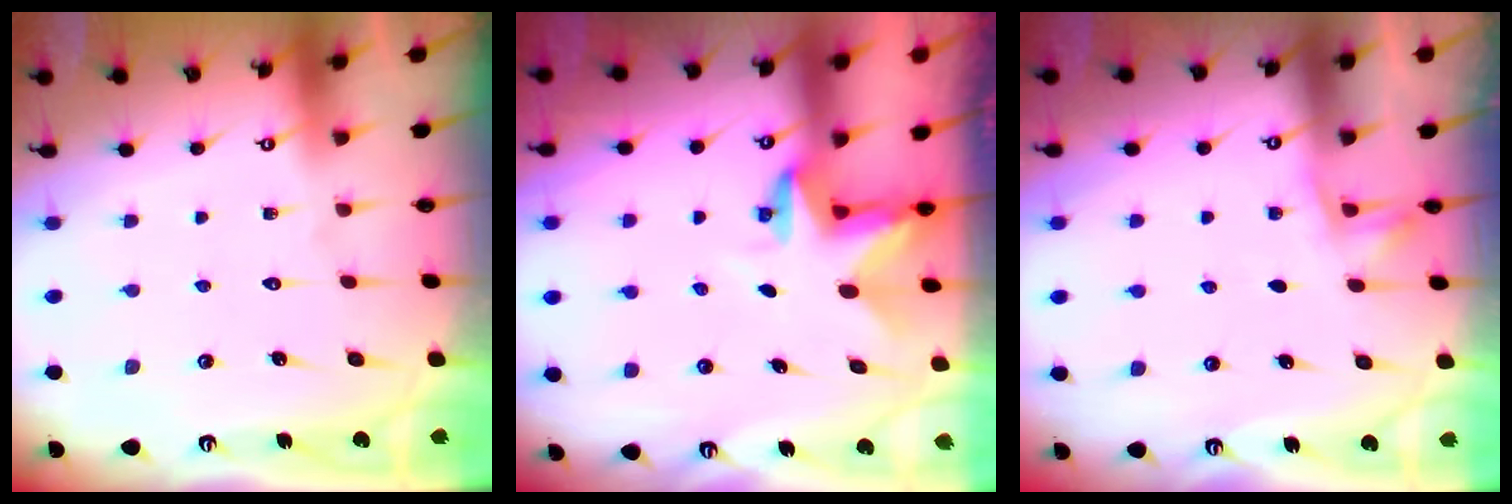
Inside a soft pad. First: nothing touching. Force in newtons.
{"total": 2.9, "press": 2.9, "slide": 0.2}
{"total": 3.5, "press": 3.3, "slide": 1.2}